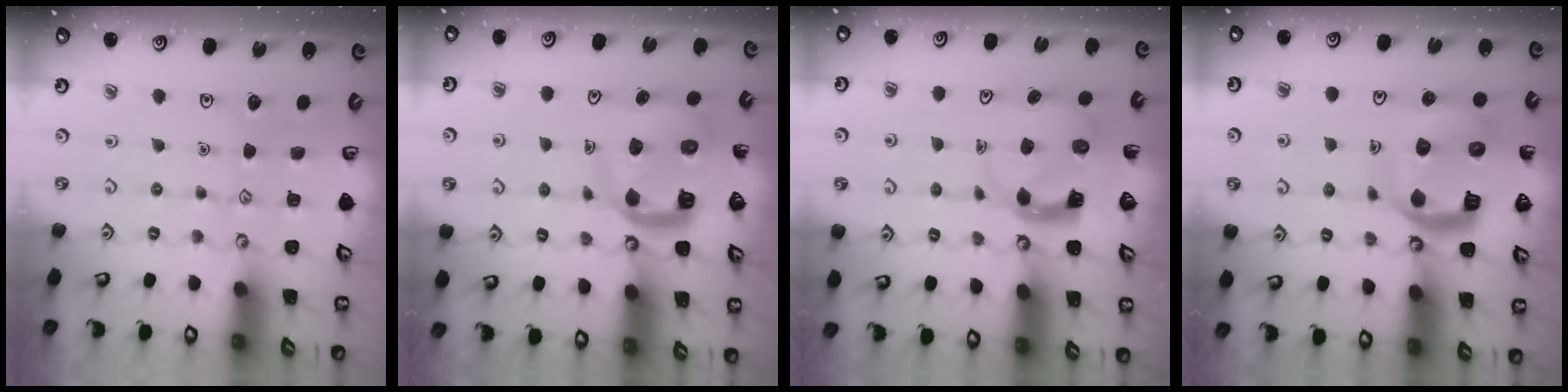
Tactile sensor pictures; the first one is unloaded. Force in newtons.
{"total": 9.2, "press": 9.1, "slide": 1.2}
{"total": 3.9, "press": 3.8, "slide": 0.5}
{"total": 15.5, "press": 15.4, "slide": 1.9}